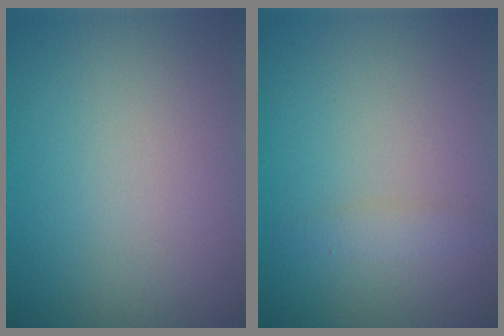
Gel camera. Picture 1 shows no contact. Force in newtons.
{"total": 1.3, "press": 1.3, "slide": 0.0}